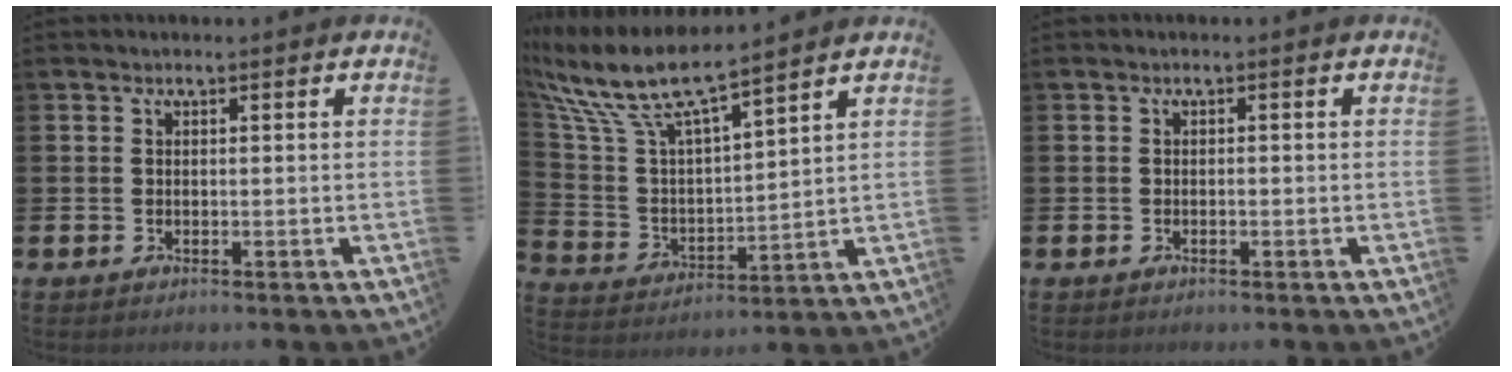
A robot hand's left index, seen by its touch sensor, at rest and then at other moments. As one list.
[{"total": 9.4, "force": [8.2, 1.7, 4.2], "torque": [-0.122, -0.050, 0.138]}, {"total": 0.0}]